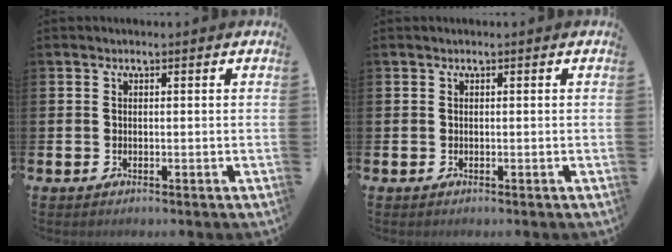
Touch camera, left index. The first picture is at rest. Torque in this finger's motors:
{"motor_torque": [0.25, 0.05, -0.03, -0.01]}